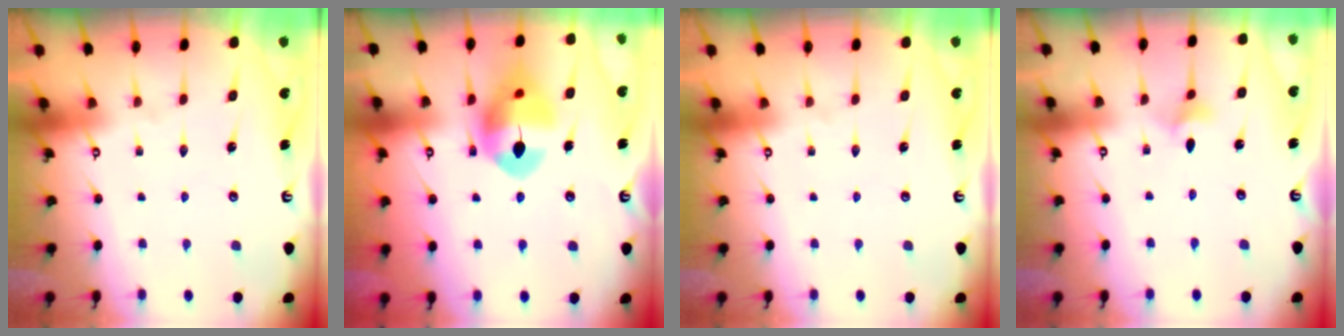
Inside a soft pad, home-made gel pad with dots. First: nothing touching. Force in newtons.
{"total": 12.8, "press": 12.7, "slide": 1.3}
{"total": 0.0}
{"total": 2.9, "press": 2.9, "slide": 0.5}